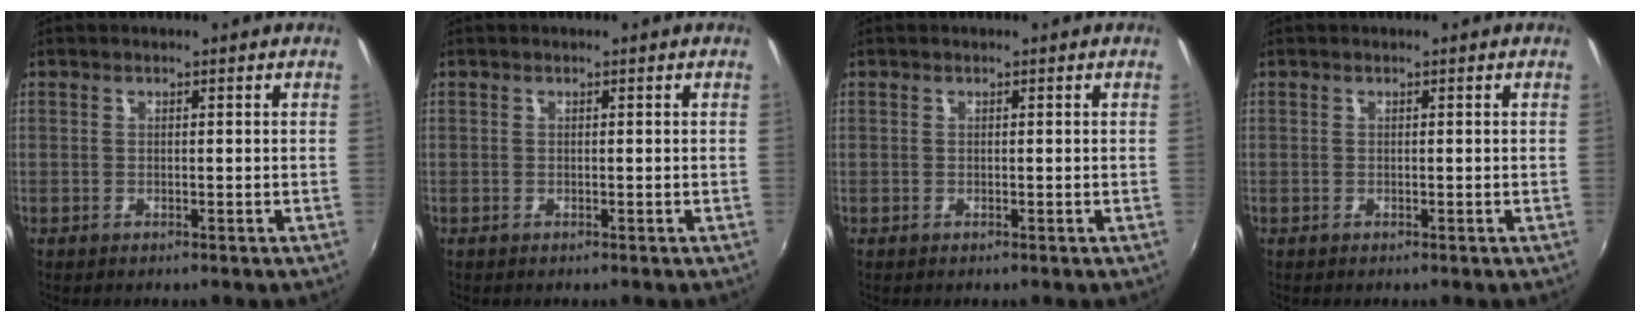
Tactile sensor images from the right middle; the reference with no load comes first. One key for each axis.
{"total": 0.0}
{"total": 0.0}
{"total": 0.0}